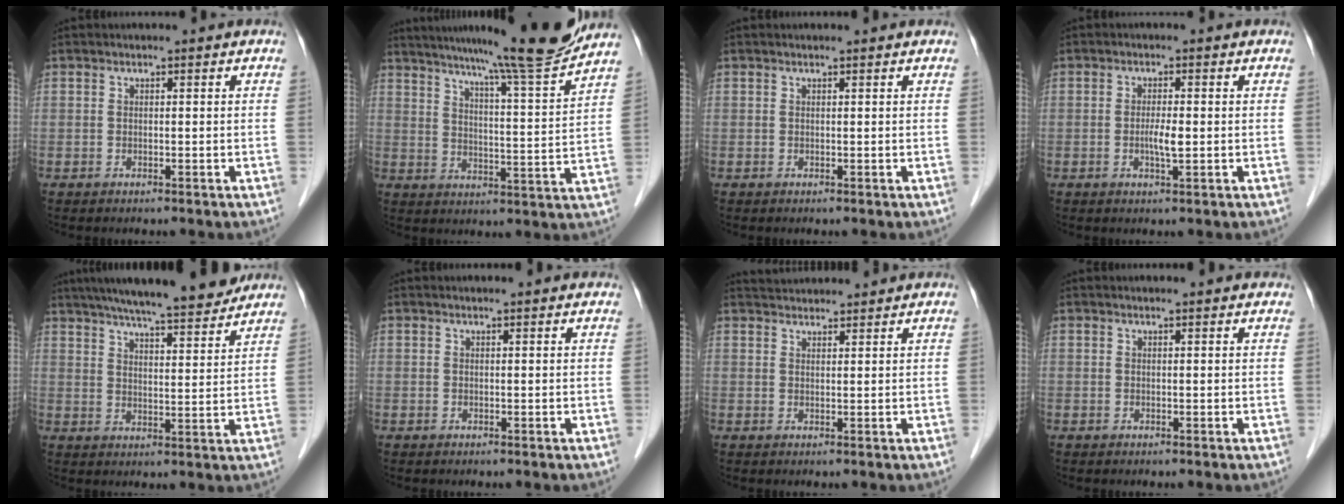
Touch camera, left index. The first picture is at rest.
{"total": 16.5, "force": [14.5, -1.6, 7.8], "torque": [-0.123, -0.028, 0.200]}
{"total": 1.3, "force": [1.2, 0.1, 0.4], "torque": [-0.013, 0.009, 0.014]}
{"total": 2.5, "force": [-0.3, 0.3, 2.5], "torque": [-0.048, -0.003, -0.005]}
{"total": 17.6, "force": [15.3, 1.7, 8.5], "torque": [-0.137, 0.018, 0.220]}
{"total": 2.6, "force": [2.4, 0.3, 0.8], "torque": [-0.014, 0.013, 0.024]}
{"total": 5.5, "force": [5.4, 0.5, 0.9], "torque": [-0.018, 0.036, 0.081]}
{"total": 3.1, "force": [2.9, 0.5, 1.0], "torque": [-0.017, 0.015, 0.028]}